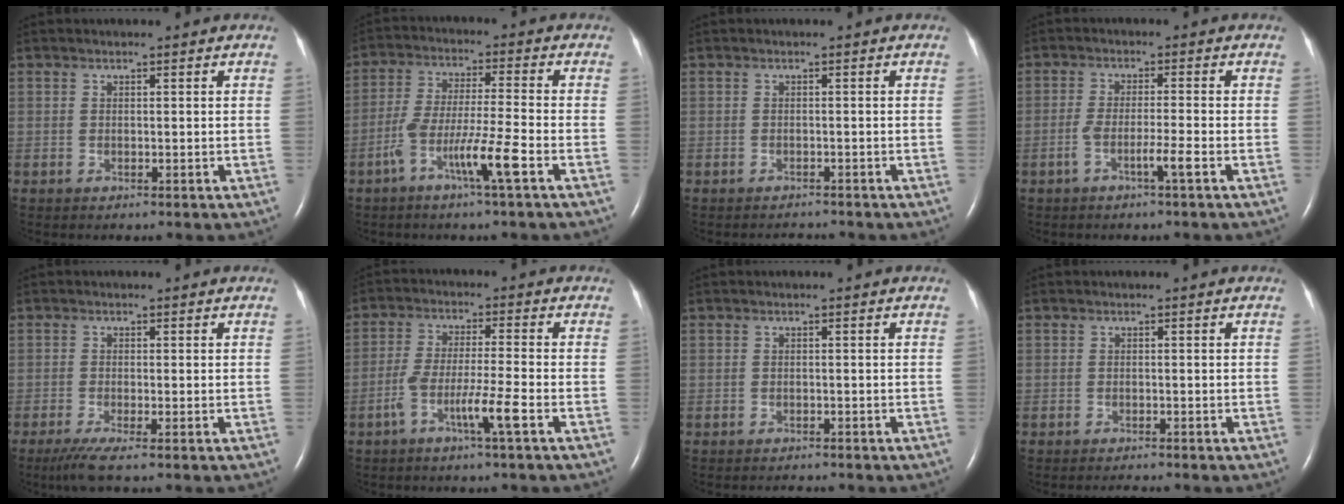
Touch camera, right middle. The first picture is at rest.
{"total": 8.5, "force": [-4.2, -0.7, 7.4], "torque": [-0.147, -0.003, -0.083]}
{"total": 1.9, "force": [-1.9, 0.3, 0.0], "torque": [0.001, -0.006, -0.023]}
{"total": 3.7, "force": [-1.9, -0.5, 3.1], "torque": [-0.061, -0.005, -0.038]}
{"total": 3.5, "force": [-2.3, -0.1, 2.7], "torque": [-0.058, -0.015, -0.047]}
{"total": 6.7, "force": [-3.2, -0.8, 5.8], "torque": [-0.113, -0.006, -0.065]}
{"total": 1.5, "force": [-1.5, 0.1, 0.3], "torque": [-0.005, -0.004, -0.015]}
{"total": 1.3, "force": [-1.3, -0.2, 0.3], "torque": [-0.005, -0.003, -0.016]}